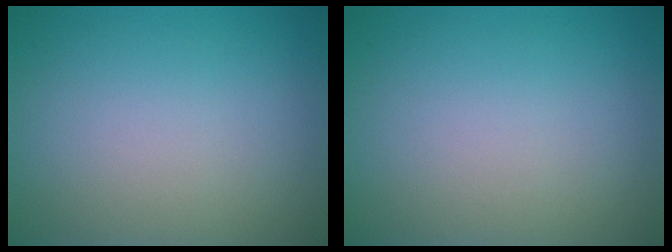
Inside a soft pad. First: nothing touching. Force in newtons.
{"total": 0.0}